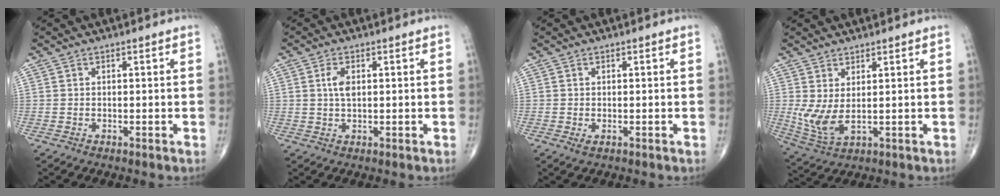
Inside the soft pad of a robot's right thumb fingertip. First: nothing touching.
{"total": 2.8, "force": [0.7, 1.3, 2.4], "torque": [-0.045, -0.004, 0.011]}
{"total": 0.8, "force": [-0.1, 0.5, 0.7], "torque": [-0.013, -0.004, -0.001]}
{"total": 6.5, "force": [1.1, 2.5, 5.9], "torque": [-0.139, -0.017, 0.034]}